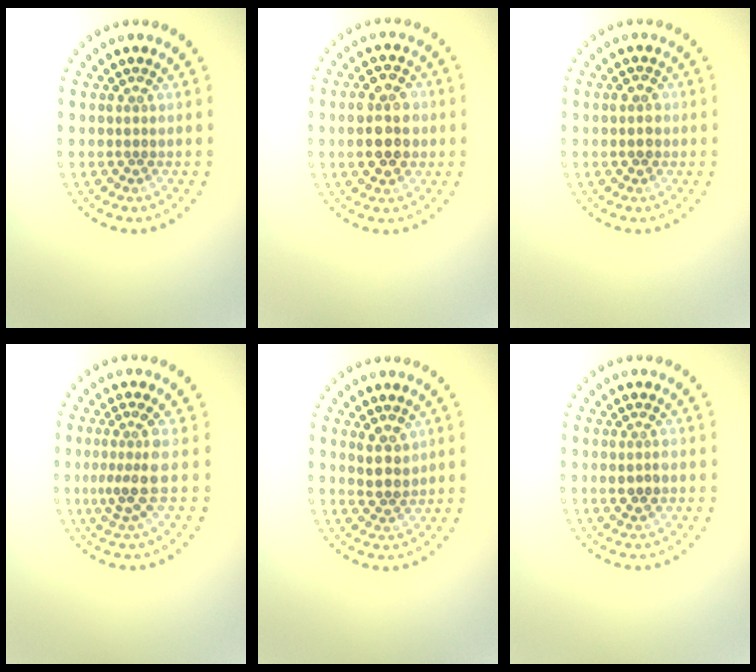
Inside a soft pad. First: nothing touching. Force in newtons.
{"total": 4.8, "press": 4.8, "slide": 0.1}
{"total": 1.4, "press": 1.4, "slide": 0.1}
{"total": 3.0, "press": 2.1, "slide": 2.2}
{"total": 2.2, "press": 2.0, "slide": 1.0}
{"total": 1.6, "press": 1.5, "slide": 0.5}